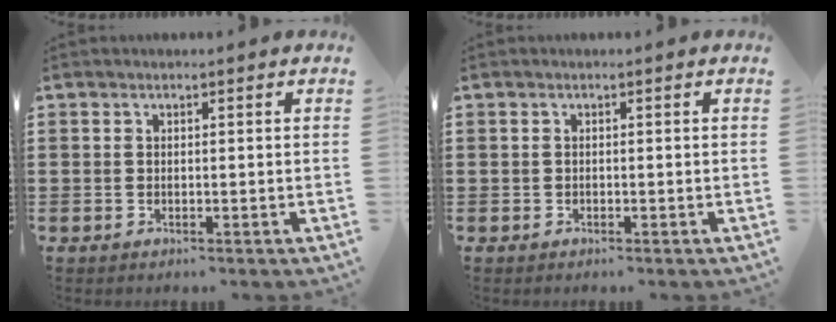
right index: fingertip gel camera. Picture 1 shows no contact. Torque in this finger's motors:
{"motor_torque": [0.92, 1.22, 0.00, -0.04]}